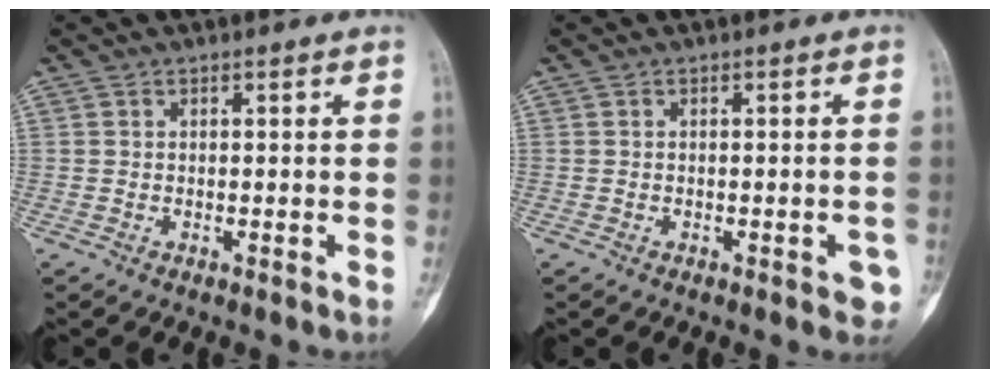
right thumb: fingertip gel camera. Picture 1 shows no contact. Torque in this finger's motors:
{"motor_torque": [0.77, 0.54, 0.10, -0.19, 0.11]}